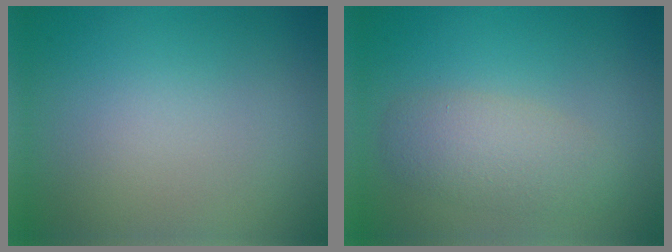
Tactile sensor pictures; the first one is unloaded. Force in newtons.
{"total": 3.2, "press": 3.2, "slide": 0.1}